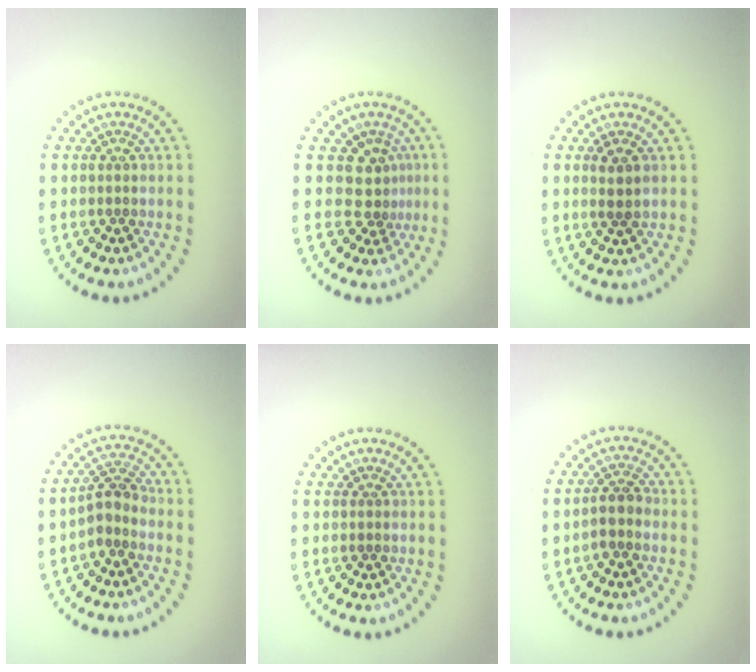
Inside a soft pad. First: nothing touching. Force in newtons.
{"total": 2.5, "press": 1.7, "slide": 1.9}
{"total": 1.7, "press": 1.4, "slide": 0.9}
{"total": 2.7, "press": 2.1, "slide": 1.7}
{"total": 0.0}
{"total": 2.0, "press": 1.6, "slide": 1.2}